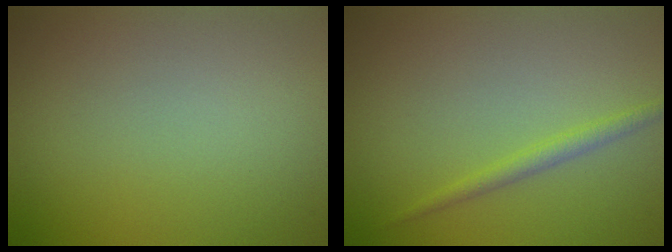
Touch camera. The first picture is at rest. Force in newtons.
{"total": 1.3, "press": 1.3, "slide": 0.1}